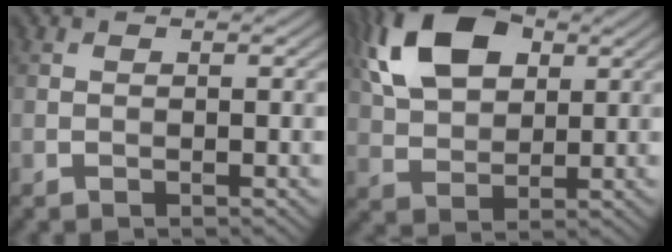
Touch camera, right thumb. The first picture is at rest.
{"total": 12.0, "force": [4.7, 7.2, 8.5], "torque": [-0.193, 0.028, 0.082]}